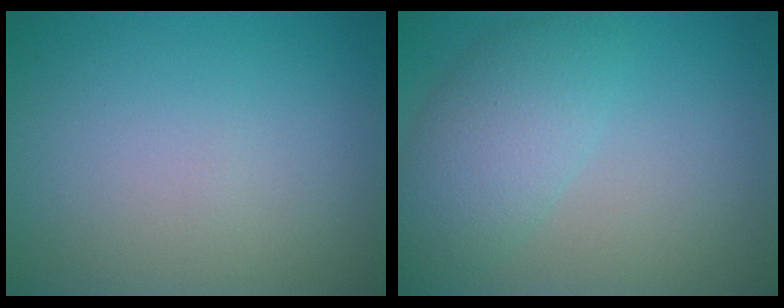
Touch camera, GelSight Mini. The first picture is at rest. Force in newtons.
{"total": 4.8, "press": 4.8, "slide": 0.3}